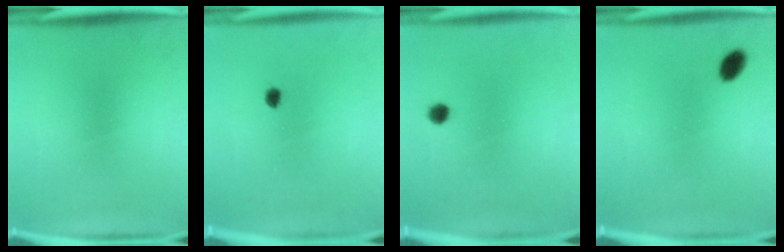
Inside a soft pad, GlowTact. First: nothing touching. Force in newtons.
{"total": 1.4}
{"total": 1.8}
{"total": 3.1}